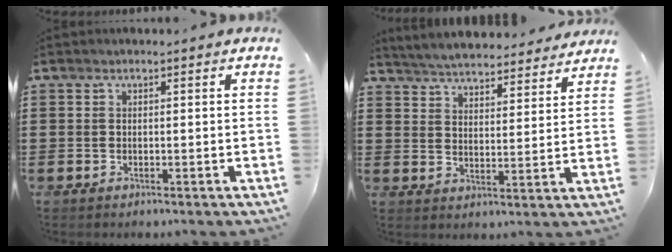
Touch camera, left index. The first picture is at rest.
{"total": 5.0, "force": [5.0, -0.2, 0.3], "torque": [-0.030, -0.035, 0.088]}